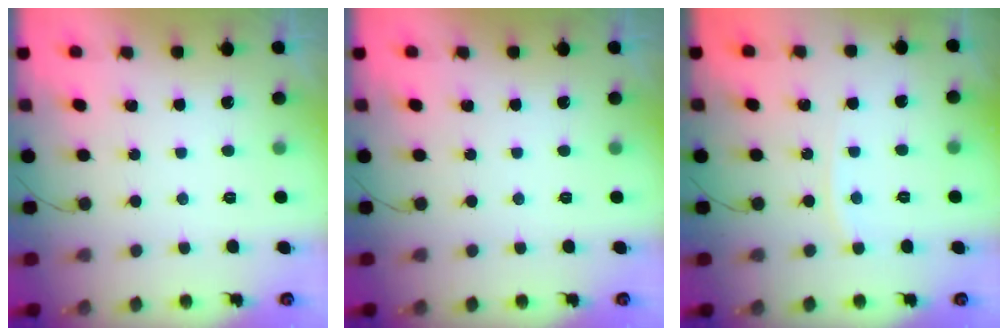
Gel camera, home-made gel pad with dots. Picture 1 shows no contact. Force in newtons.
{"total": 0.0}
{"total": 3.9, "press": 3.9, "slide": 0.5}